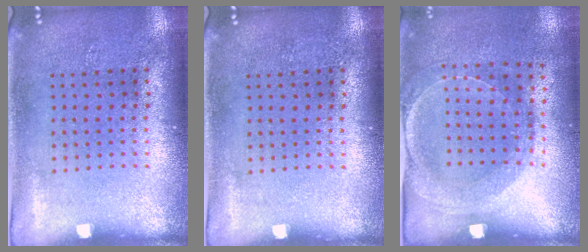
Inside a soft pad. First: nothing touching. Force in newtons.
{"total": 0.0}
{"total": 1.5, "press": 1.4, "slide": 0.4}